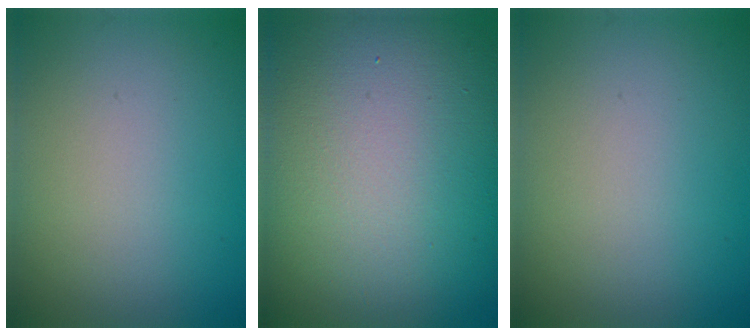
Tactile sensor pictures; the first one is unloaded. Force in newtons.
{"total": 19.5, "press": 19.4, "slide": 0.8}
{"total": 0.0}